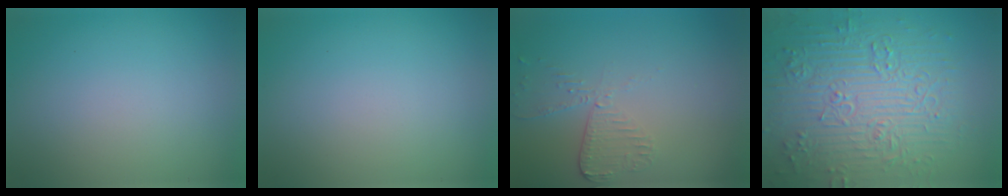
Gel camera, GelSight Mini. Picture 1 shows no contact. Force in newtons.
{"total": 0.0}
{"total": 2.5, "press": 2.3, "slide": 1.2}
{"total": 9.2, "press": 6.8, "slide": 6.2}